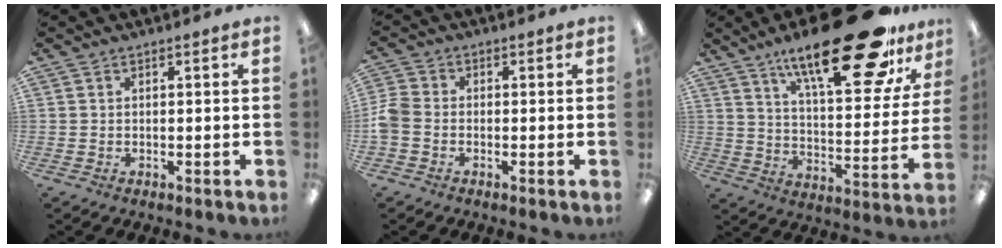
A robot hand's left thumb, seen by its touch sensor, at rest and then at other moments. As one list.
[{"total": 5.0, "force": [-1.5, 3.7, 3.0], "torque": [-0.059, 0.014, -0.026]}, {"total": 26.7, "force": [18.4, 7.9, 17.7], "torque": [-0.264, -0.111, 0.294]}]